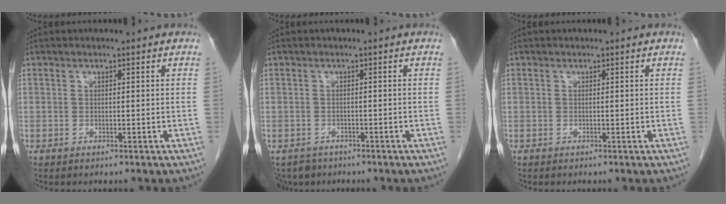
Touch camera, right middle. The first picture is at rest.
{"total": 3.8, "force": [-3.0, 2.3, 0.3], "torque": [-0.002, 0.000, -0.048]}
{"total": 0.0}